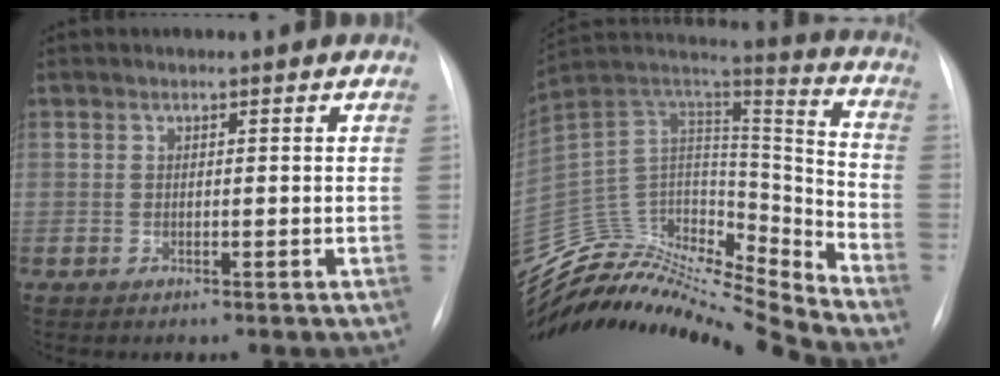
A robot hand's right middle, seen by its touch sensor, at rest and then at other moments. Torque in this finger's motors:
{"motor_torque": [-0.55, -0.81, -0.11, -0.02]}